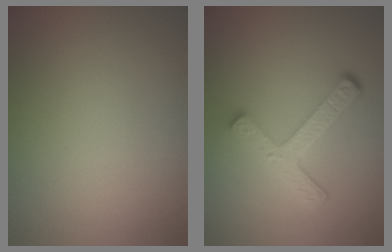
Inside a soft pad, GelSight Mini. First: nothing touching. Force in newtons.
{"total": 4.3, "press": 3.3, "slide": 2.8}